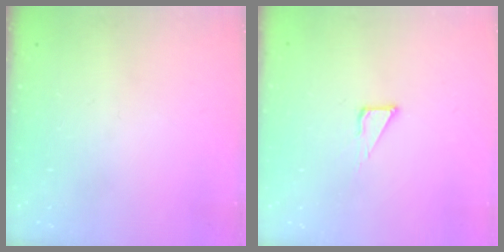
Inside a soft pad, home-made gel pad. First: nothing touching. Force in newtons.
{"total": 3.9, "press": 3.9, "slide": 0.3}